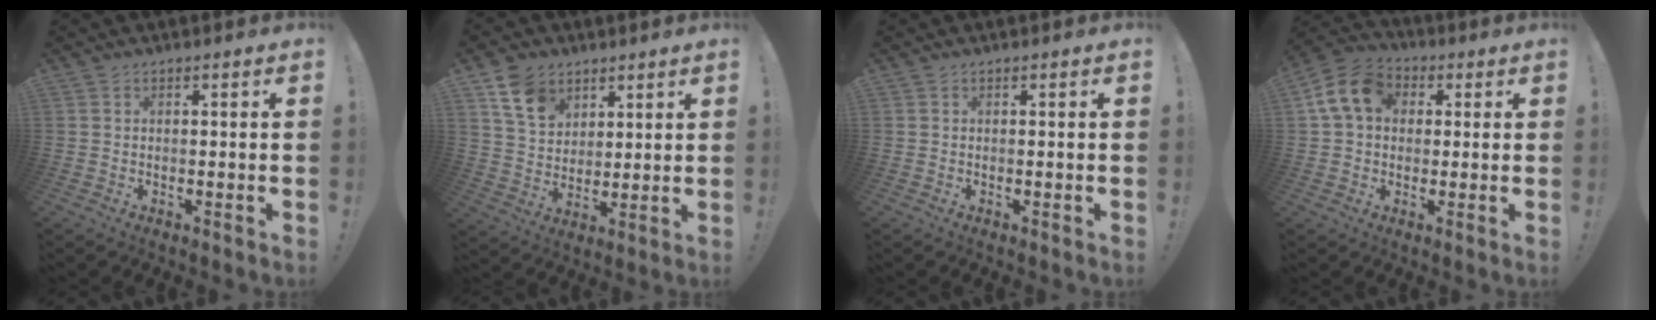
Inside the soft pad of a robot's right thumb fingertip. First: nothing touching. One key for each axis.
{"total": 11.0, "fx": 6.7, "fy": 7.4, "fz": 4.6, "tx": -0.077, "ty": -0.031, "tz": 0.132}
{"total": 0.0}
{"total": 12.7, "fx": 3.3, "fy": 9.7, "fz": 7.6, "tx": -0.136, "ty": 0.013, "tz": 0.070}